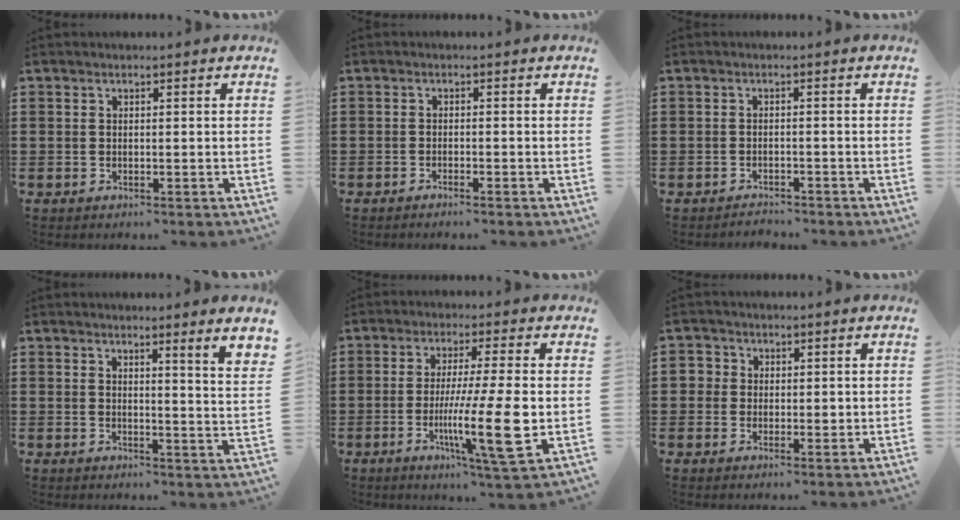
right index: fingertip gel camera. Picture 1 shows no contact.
{"total": 1.1, "force": [-1.0, -0.2, 0.3], "torque": [-0.007, -0.003, -0.019]}
{"total": 1.7, "force": [-1.7, 0.2, -0.2], "torque": [-0.001, 0.001, -0.039]}
{"total": 2.3, "force": [1.9, -1.0, 0.8], "torque": [-0.016, -0.020, 0.027]}
{"total": 16.4, "force": [-3.8, 1.5, 15.9], "torque": [-0.302, -0.023, -0.070]}
{"total": 2.8, "force": [0.4, 2.6, 0.8], "torque": [-0.019, 0.008, 0.004]}